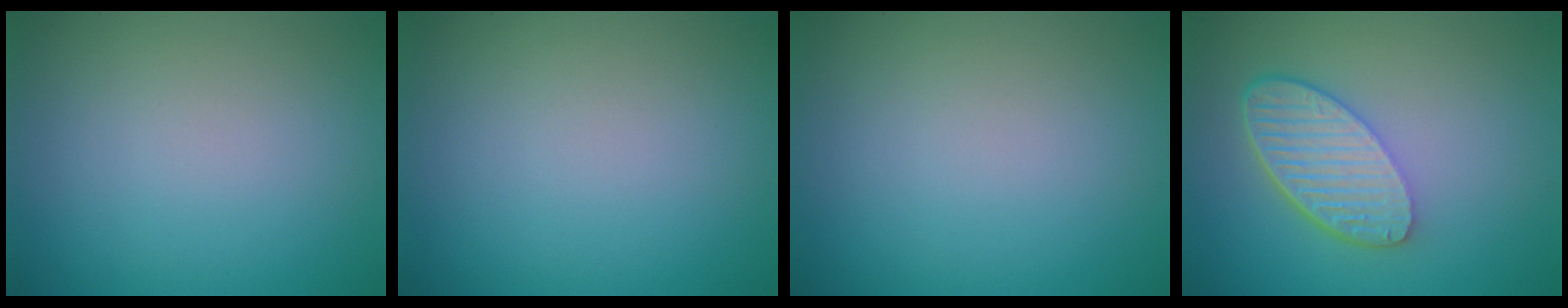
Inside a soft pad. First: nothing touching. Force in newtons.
{"total": 0.0}
{"total": 0.0}
{"total": 5.8, "press": 4.3, "slide": 3.9}